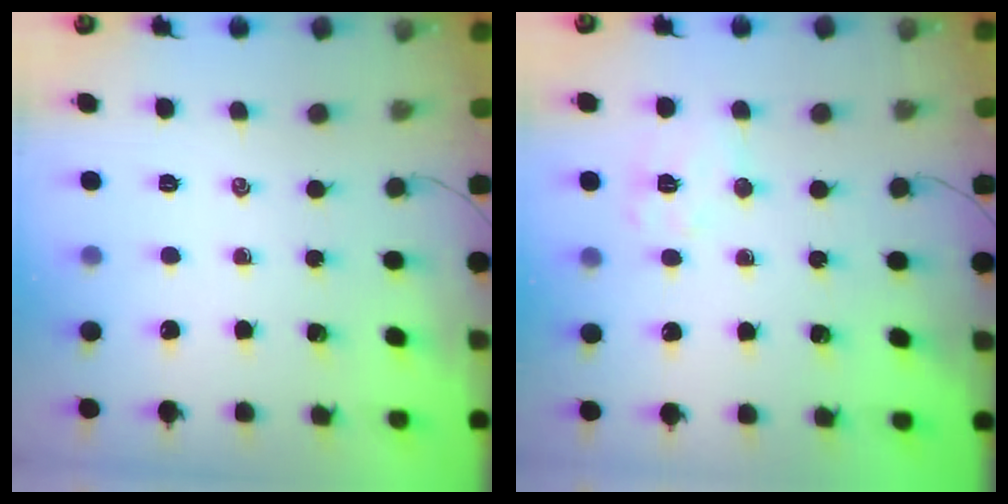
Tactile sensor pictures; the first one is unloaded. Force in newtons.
{"total": 7.3, "press": 7.2, "slide": 1.0}